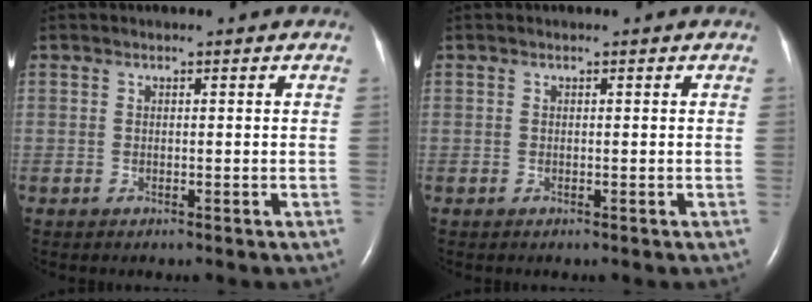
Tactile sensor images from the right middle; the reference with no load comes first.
{"total": 0.0}